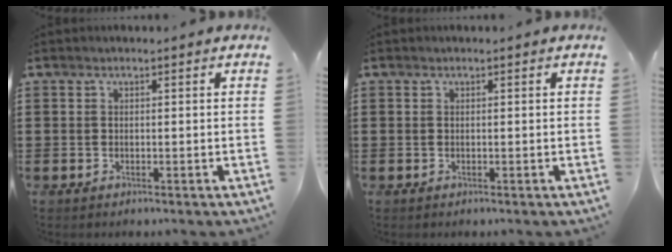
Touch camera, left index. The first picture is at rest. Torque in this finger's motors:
{"motor_torque": [0.00, 0.00, 0.00, 0.00]}